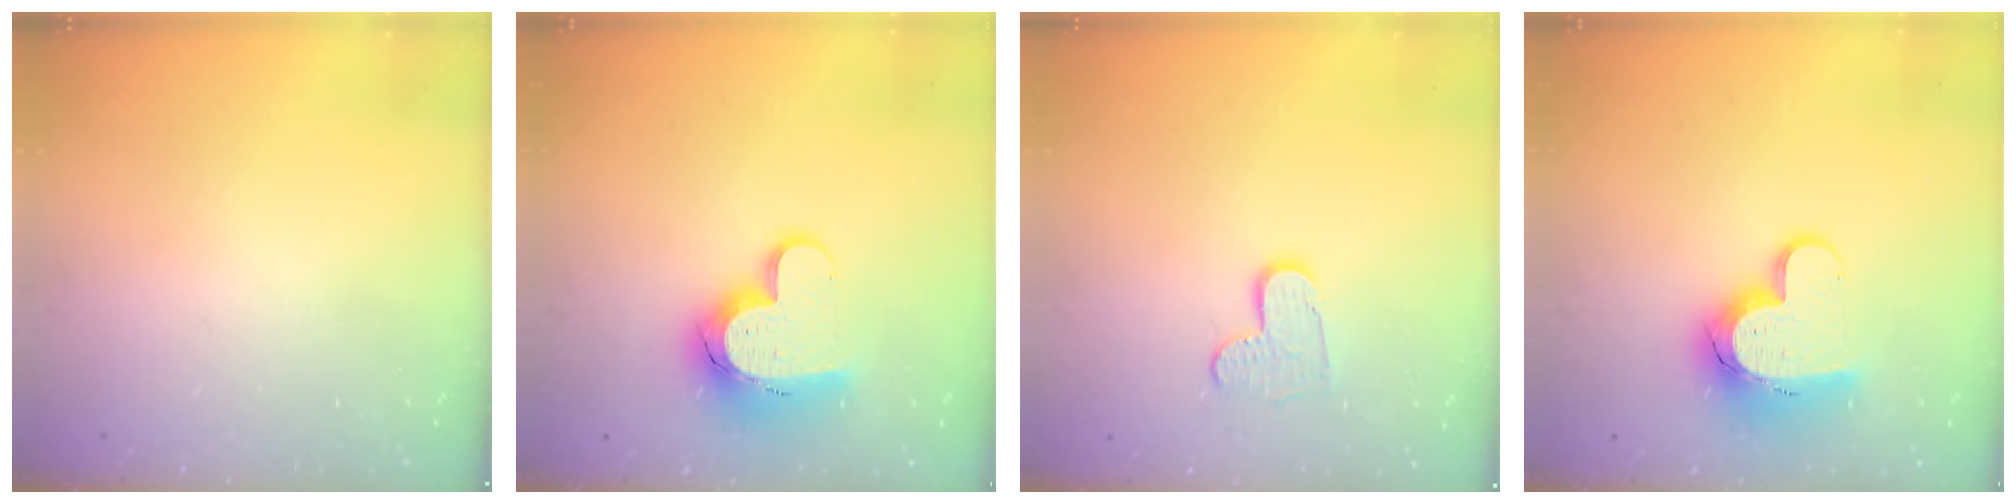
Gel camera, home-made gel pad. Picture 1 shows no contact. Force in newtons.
{"total": 13.6, "press": 13.5, "slide": 1.3}
{"total": 8.3, "press": 8.3, "slide": 0.5}
{"total": 13.6, "press": 13.5, "slide": 1.3}